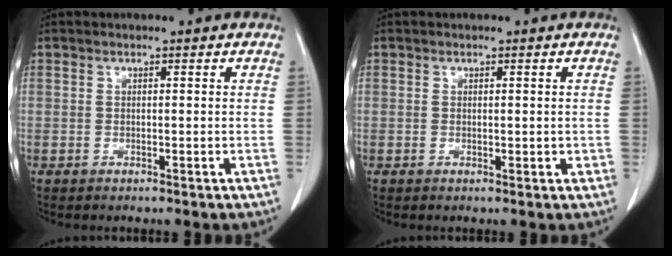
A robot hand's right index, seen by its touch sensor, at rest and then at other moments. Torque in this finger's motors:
{"motor_torque": [-0.13, 0.23, -0.10, 0.00]}